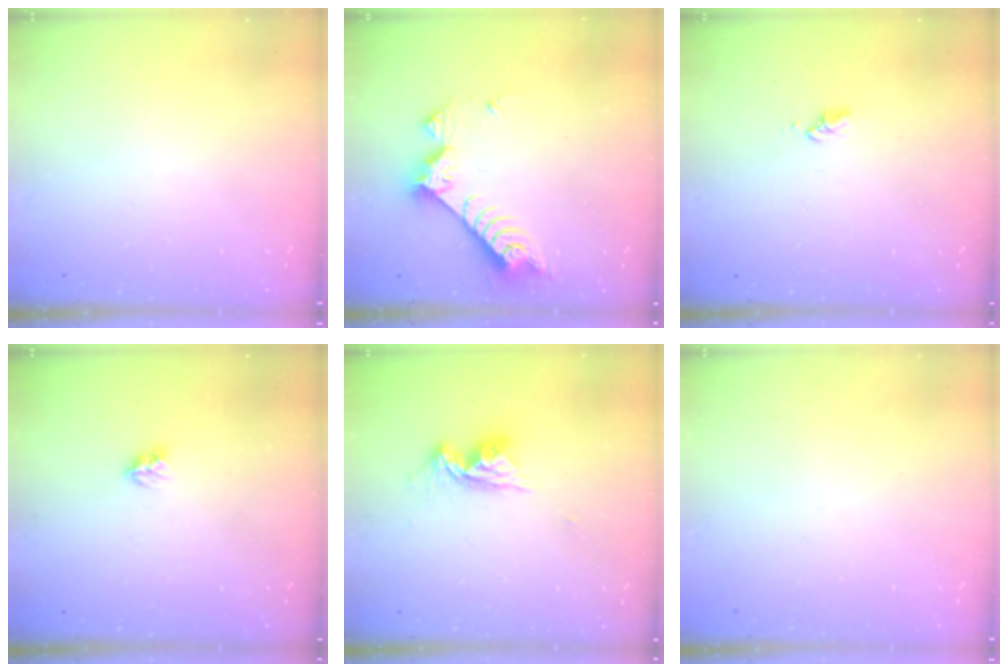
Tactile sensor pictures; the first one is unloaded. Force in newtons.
{"total": 8.1, "press": 8.0, "slide": 0.9}
{"total": 1.7, "press": 1.7, "slide": 0.3}
{"total": 3.9, "press": 3.8, "slide": 0.4}
{"total": 8.9, "press": 8.9, "slide": 0.9}
{"total": 0.0}